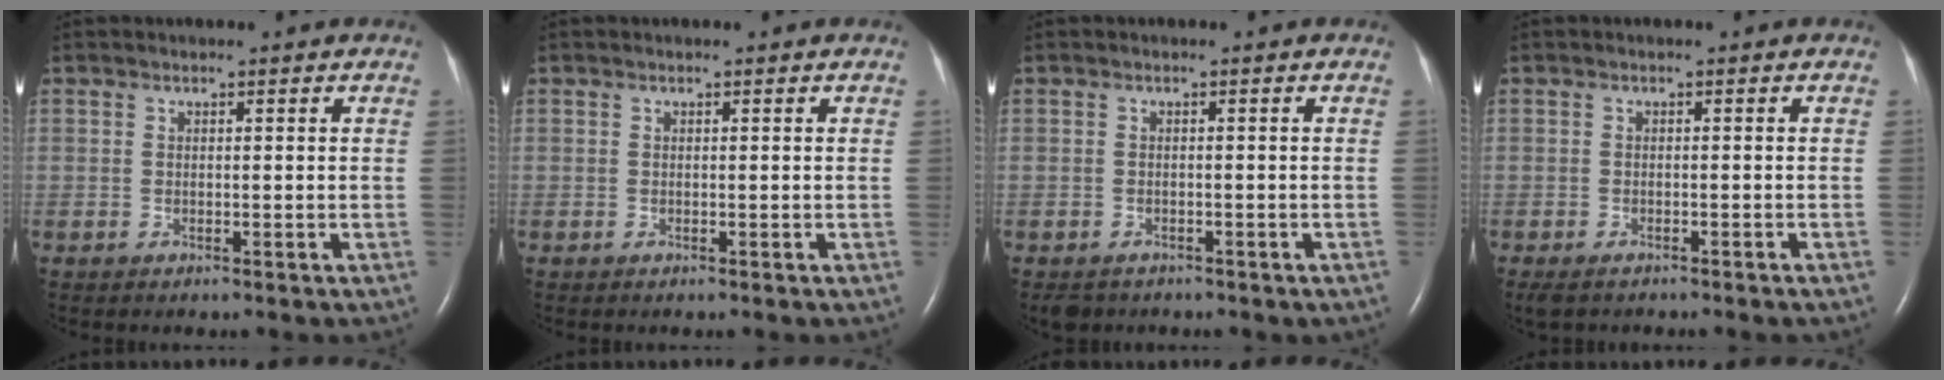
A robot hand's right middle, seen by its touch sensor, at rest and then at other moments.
{"total": 0.0}
{"total": 3.4, "force": [-2.6, 1.9, 1.0], "torque": [-0.020, -0.003, -0.029]}
{"total": 4.6, "force": [-3.7, 1.1, 2.4], "torque": [-0.038, -0.011, -0.048]}